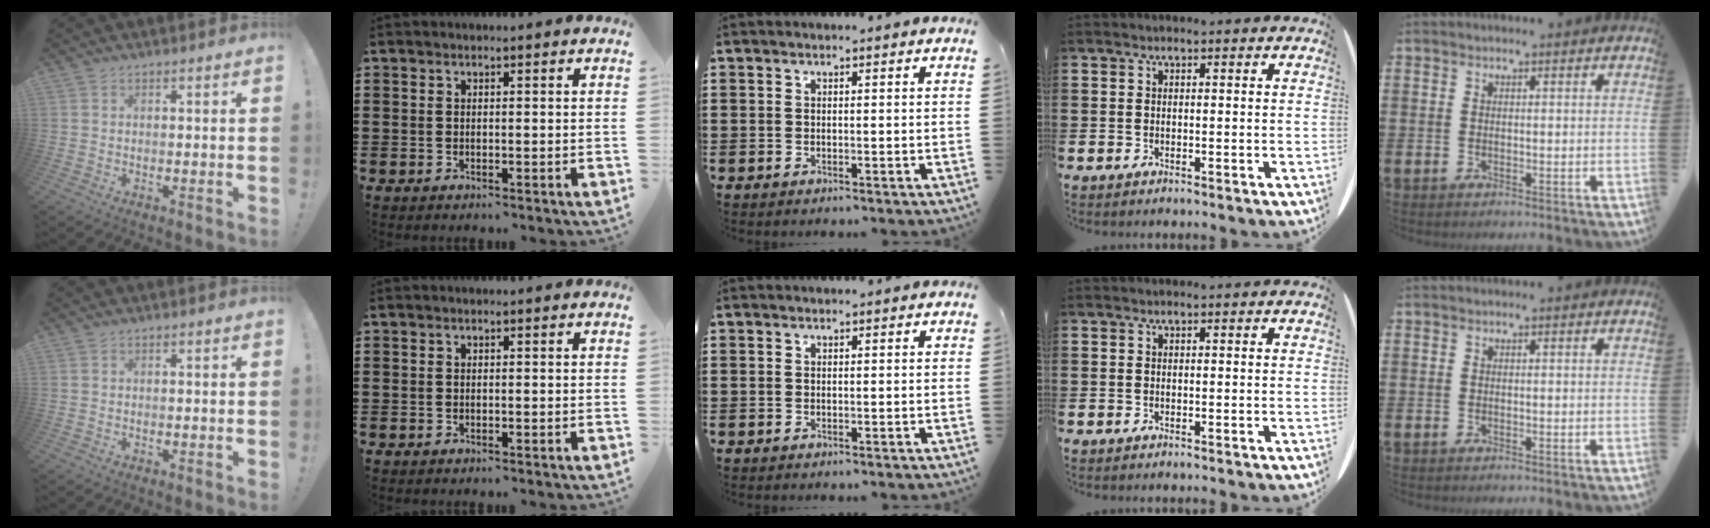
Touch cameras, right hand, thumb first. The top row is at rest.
{}